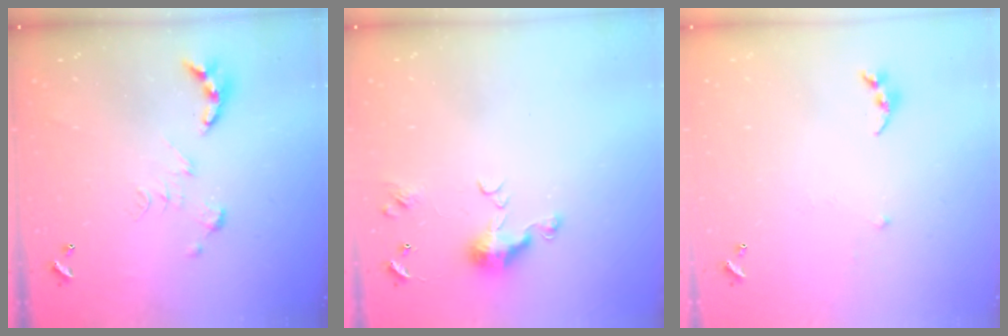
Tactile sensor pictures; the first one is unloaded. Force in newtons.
{"total": 6.6, "press": 6.5, "slide": 1.0}
{"total": 5.4, "press": 5.4, "slide": 0.6}